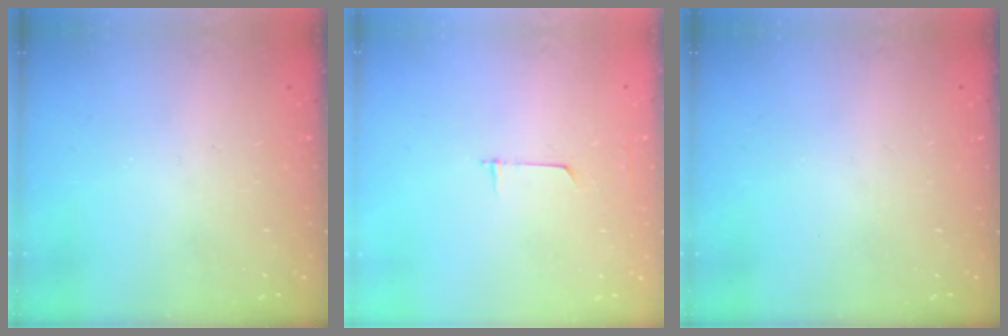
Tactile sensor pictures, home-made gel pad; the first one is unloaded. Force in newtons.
{"total": 4.6, "press": 4.6, "slide": 0.4}
{"total": 0.0}